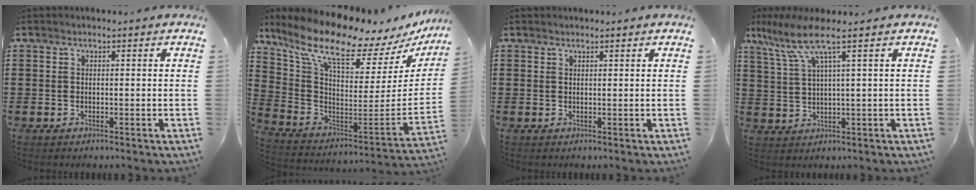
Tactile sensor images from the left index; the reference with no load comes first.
{"total": 11.4, "force": [8.7, 2.2, 7.1], "torque": [-0.165, -0.073, 0.146]}
{"total": 0.8, "force": [0.7, 0.1, 0.2], "torque": [-0.005, 0.000, 0.014]}
{"total": 6.8, "force": [3.4, 0.4, 5.9], "torque": [-0.140, -0.014, 0.053]}